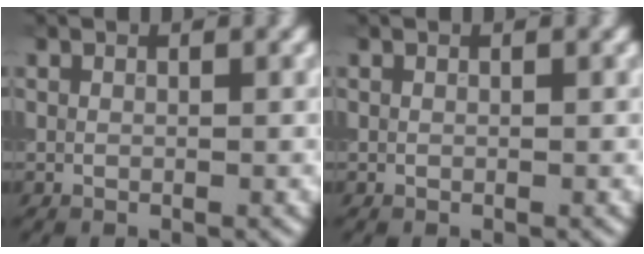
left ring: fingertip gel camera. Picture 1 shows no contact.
{"total": 0.0}